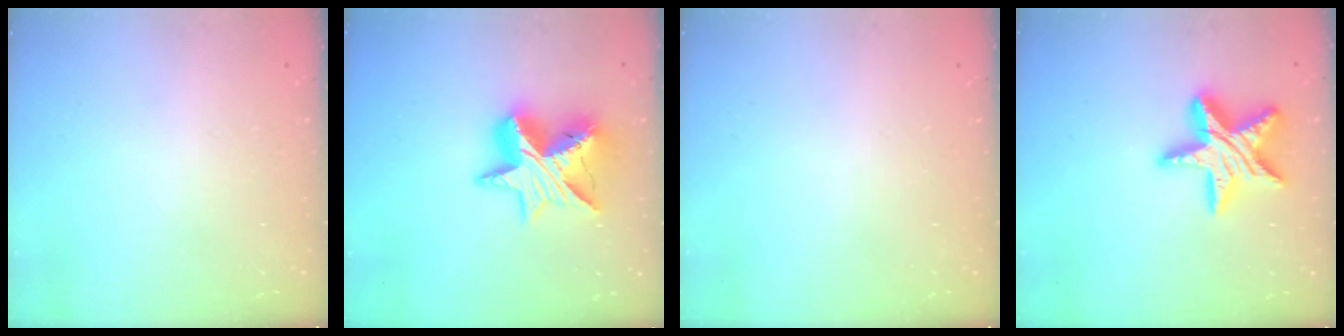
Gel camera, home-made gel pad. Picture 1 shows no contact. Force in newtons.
{"total": 15.3, "press": 15.2, "slide": 1.2}
{"total": 0.0}
{"total": 17.4, "press": 17.3, "slide": 1.5}